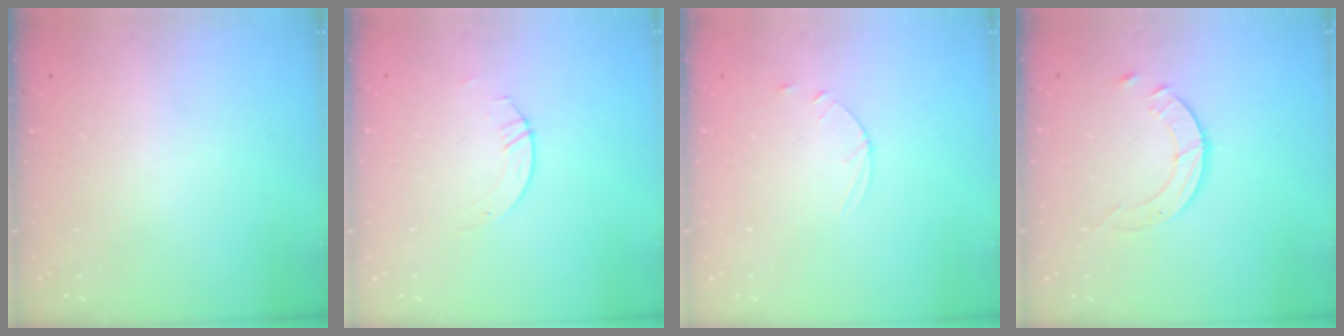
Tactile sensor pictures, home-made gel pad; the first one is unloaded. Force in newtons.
{"total": 1.1, "press": 1.1, "slide": 0.1}
{"total": 4.5, "press": 4.4, "slide": 0.4}
{"total": 3.9, "press": 3.9, "slide": 0.4}